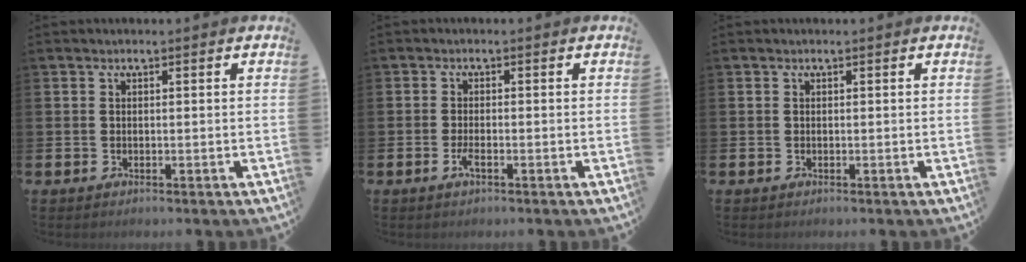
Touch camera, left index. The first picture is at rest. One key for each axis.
{"total": 1.7, "fx": -0.8, "fy": 0.4, "fz": 1.5, "tx": -0.033, "ty": 0.003, "tz": -0.014}
{"total": 0.0}